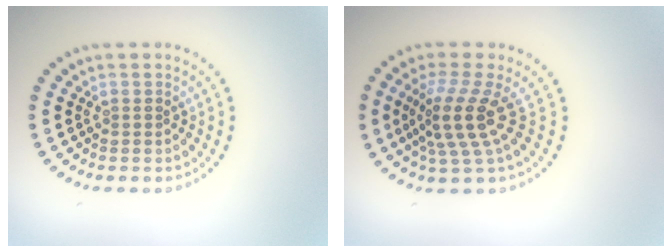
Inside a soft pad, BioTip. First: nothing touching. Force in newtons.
{"total": 4.0, "press": 2.8, "slide": 2.9}